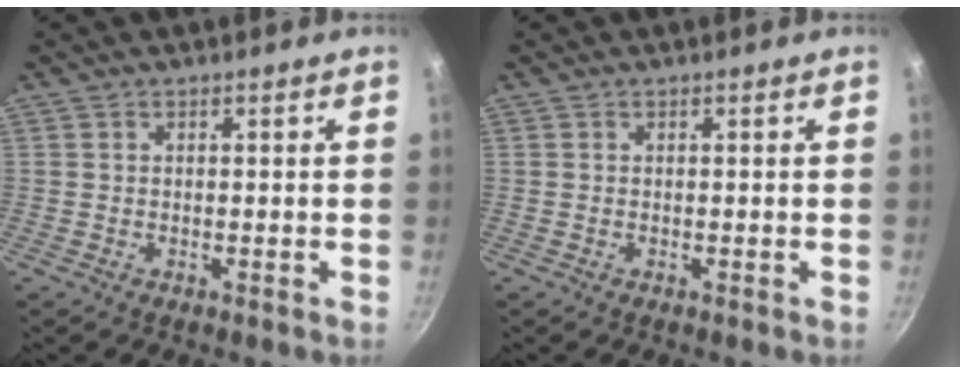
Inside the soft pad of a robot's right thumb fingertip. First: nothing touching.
{"total": 0.0}